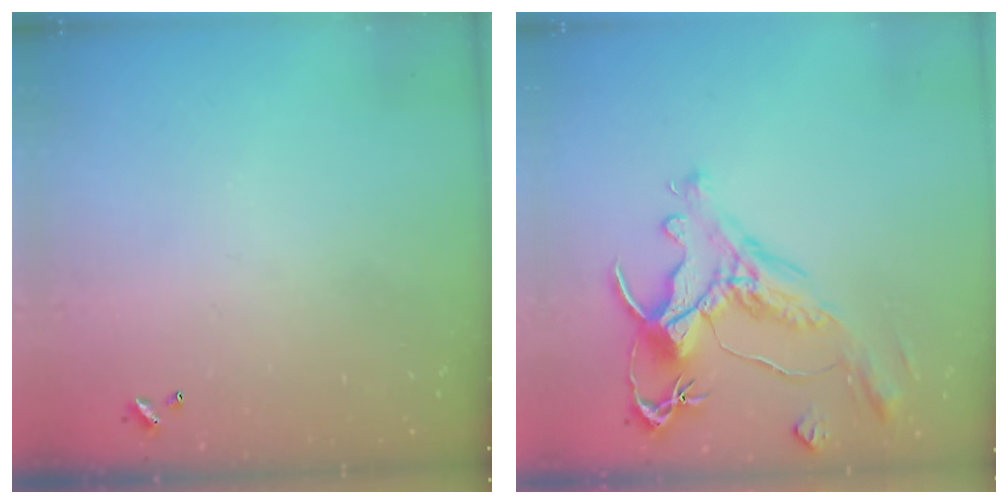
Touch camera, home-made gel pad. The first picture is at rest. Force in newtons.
{"total": 1.5, "press": 0.7, "slide": 1.3}